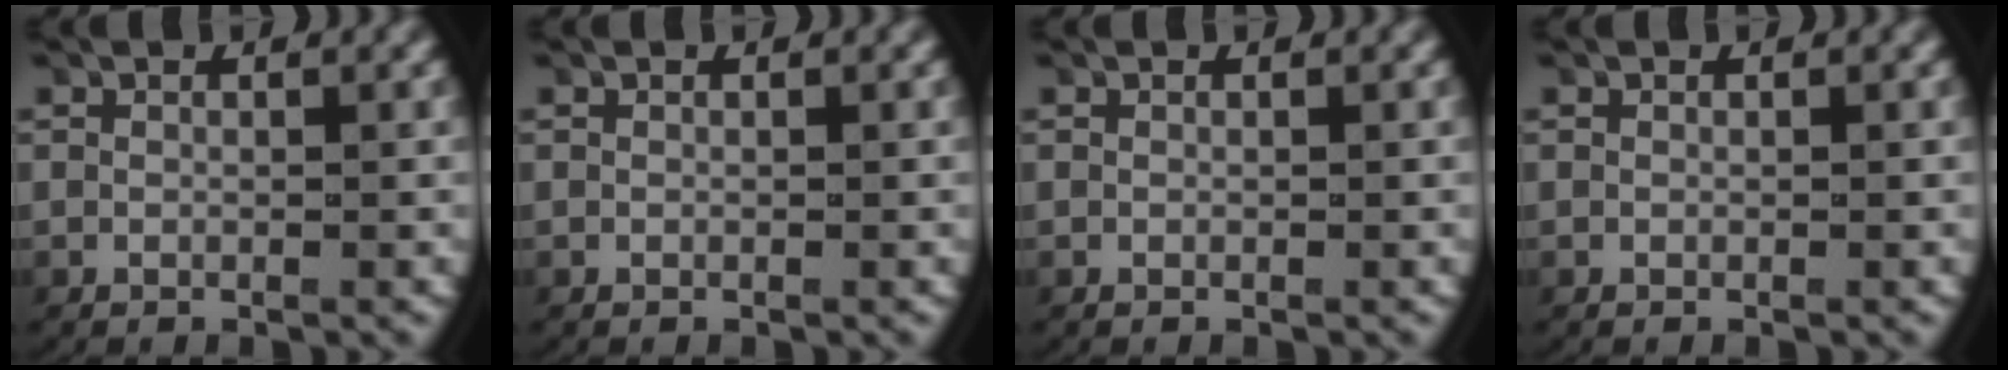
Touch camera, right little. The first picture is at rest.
{"total": 0.0}
{"total": 0.0}
{"total": 0.0}